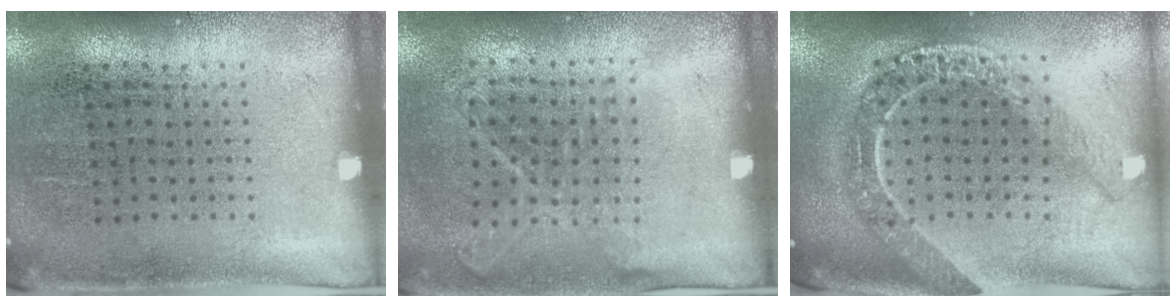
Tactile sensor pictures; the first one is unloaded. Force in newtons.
{"total": 1.1, "press": 1.0, "slide": 0.5}
{"total": 2.1, "press": 1.9, "slide": 1.0}